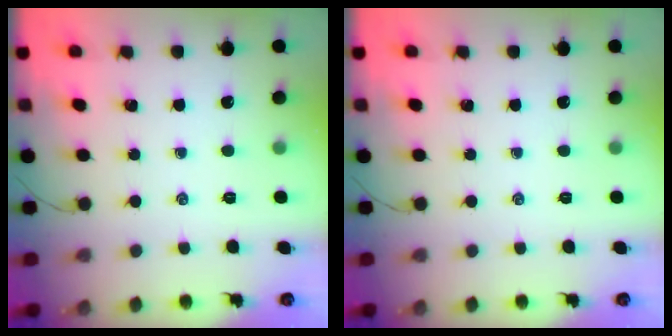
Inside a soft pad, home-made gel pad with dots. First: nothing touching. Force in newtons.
{"total": 0.0}